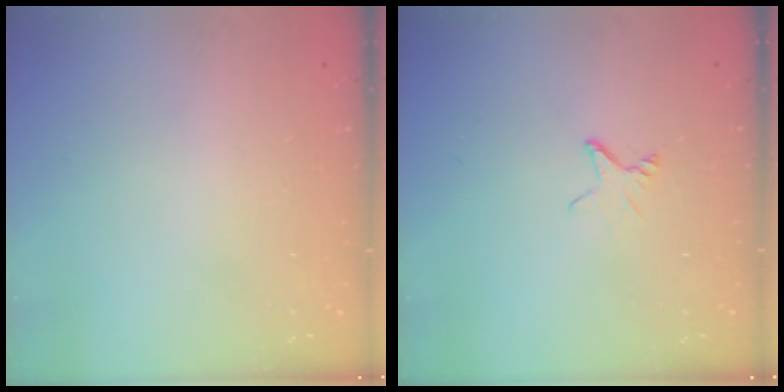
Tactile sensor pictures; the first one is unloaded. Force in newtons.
{"total": 2.3, "press": 2.3, "slide": 0.2}